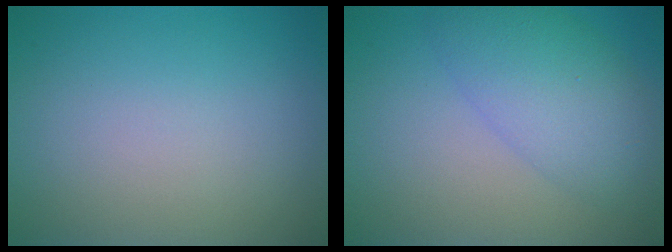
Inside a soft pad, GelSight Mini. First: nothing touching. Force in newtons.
{"total": 5.5, "press": 5.5, "slide": 0.1}